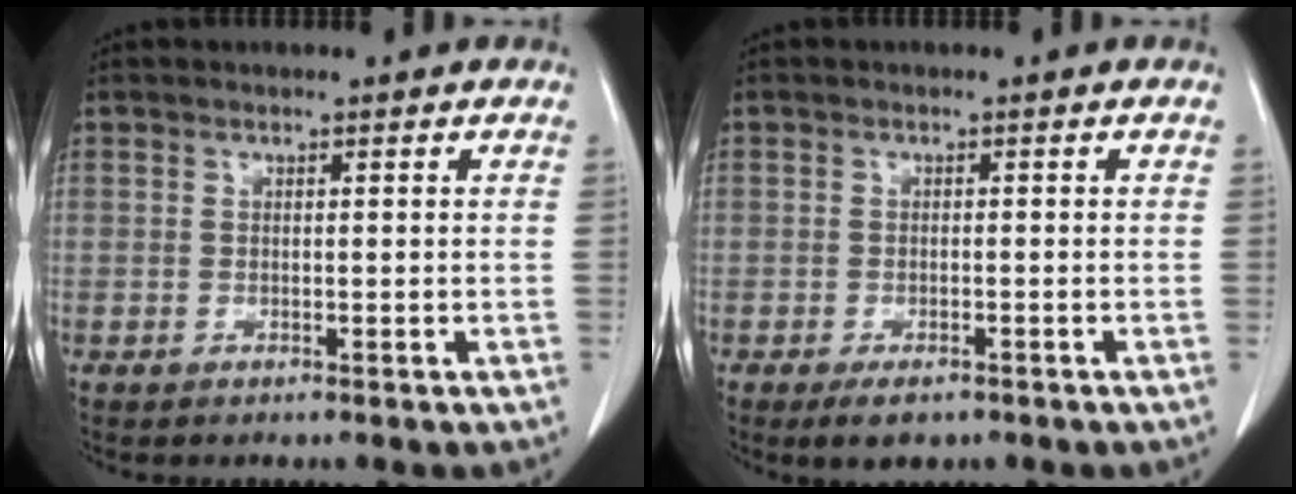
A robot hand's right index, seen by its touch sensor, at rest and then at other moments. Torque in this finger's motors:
{"motor_torque": [-0.49, -0.45, -0.21, -0.07]}